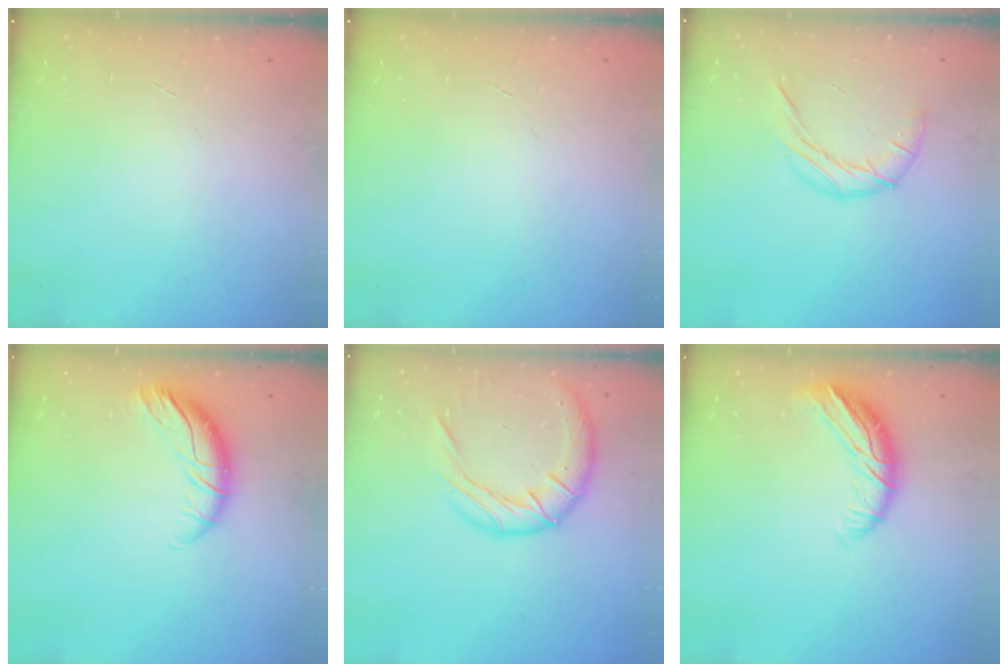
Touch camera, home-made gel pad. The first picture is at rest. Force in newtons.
{"total": 0.0}
{"total": 8.6, "press": 8.6, "slide": 0.2}
{"total": 10.2, "press": 10.1, "slide": 0.9}
{"total": 14.2, "press": 14.1, "slide": 1.6}
{"total": 10.4, "press": 10.2, "slide": 1.7}